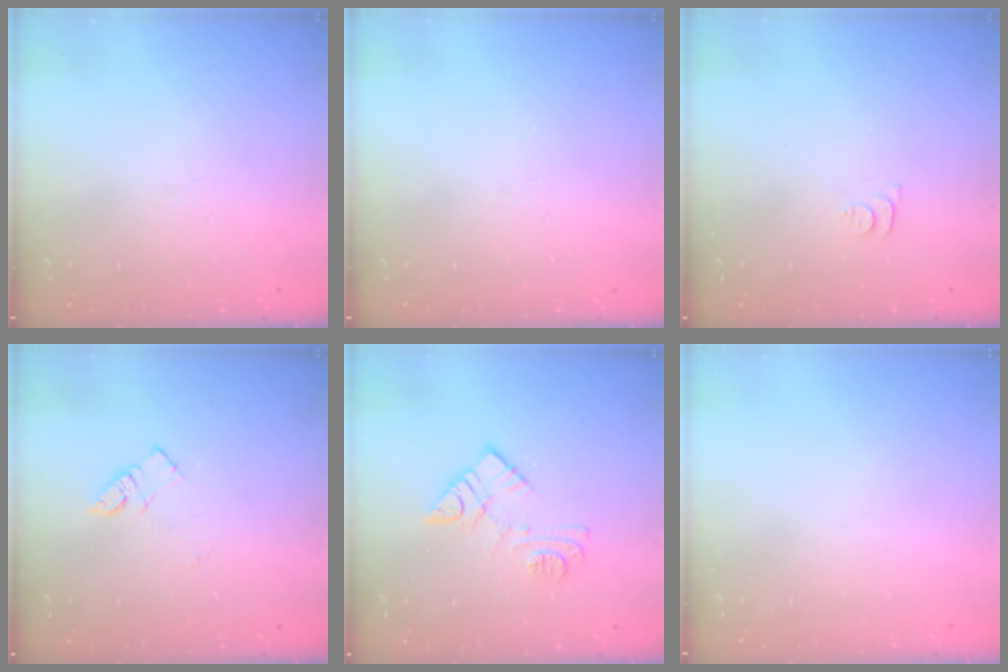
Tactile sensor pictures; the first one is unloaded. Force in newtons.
{"total": 0.0}
{"total": 4.2, "press": 4.1, "slide": 0.7}
{"total": 5.1, "press": 5.1, "slide": 0.5}
{"total": 10.8, "press": 10.8, "slide": 0.8}
{"total": 1.6, "press": 1.6, "slide": 0.1}